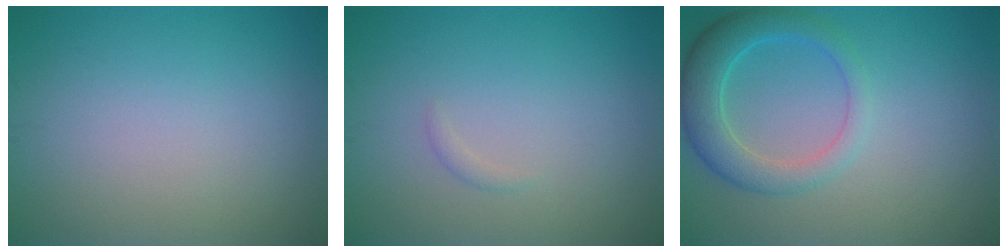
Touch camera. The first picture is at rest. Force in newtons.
{"total": 0.6, "press": 0.6, "slide": 0.0}
{"total": 4.4, "press": 4.4, "slide": 0.3}